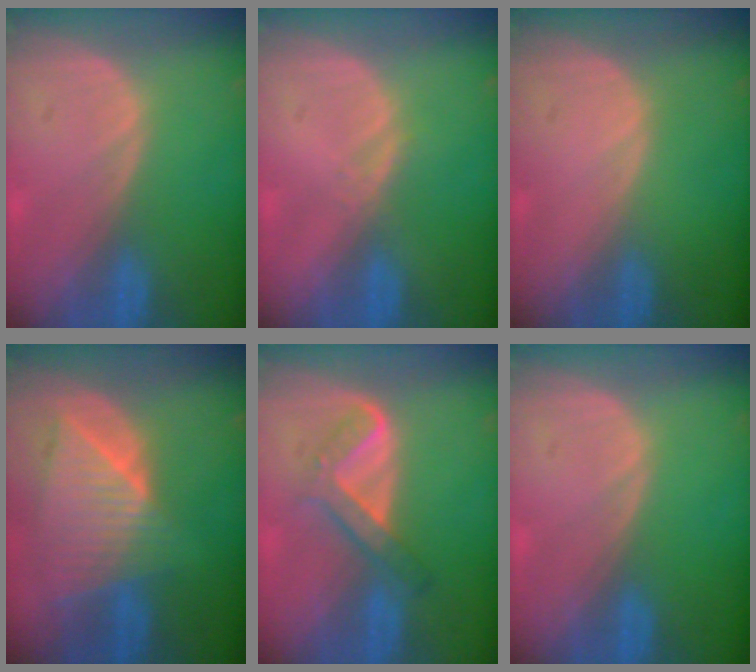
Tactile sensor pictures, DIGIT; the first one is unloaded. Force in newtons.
{"total": 1.2, "press": 1.0, "slide": 0.7}
{"total": 0.0}
{"total": 9.0, "press": 8.0, "slide": 4.2}
{"total": 5.1, "press": 4.9, "slide": 1.2}
{"total": 0.0}